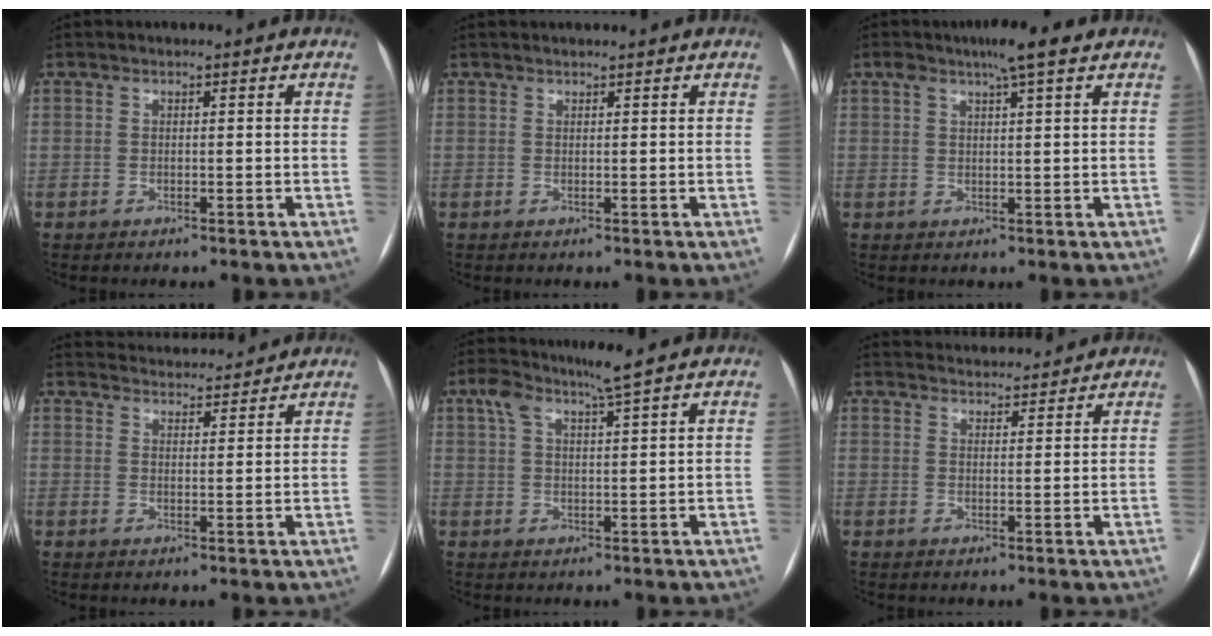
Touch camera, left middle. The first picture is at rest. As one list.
[{"total": 1.9, "force": [1.8, 0.3, 0.5], "torque": [-0.007, 0.023, 0.027]}, {"total": 4.8, "force": [3.1, -0.2, 3.6], "torque": [-0.066, 0.011, 0.054]}, {"total": 8.6, "force": [8.5, 1.2, 0.9], "torque": [-0.012, 0.015, 0.113]}, {"total": 4.9, "force": [3.5, -0.5, 3.4], "torque": [-0.073, 0.013, 0.067]}, {"total": 7.6, "force": [7.5, 1.0, 0.9], "torque": [-0.014, 0.018, 0.099]}]